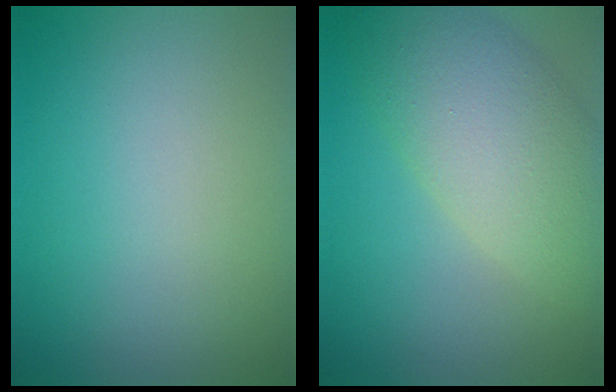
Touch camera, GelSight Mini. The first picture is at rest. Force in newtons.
{"total": 8.1, "press": 8.1, "slide": 0.5}